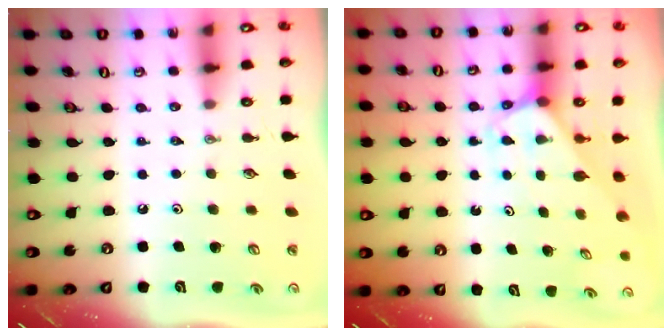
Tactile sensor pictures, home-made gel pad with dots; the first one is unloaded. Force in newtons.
{"total": 2.3, "press": 2.3, "slide": 0.2}